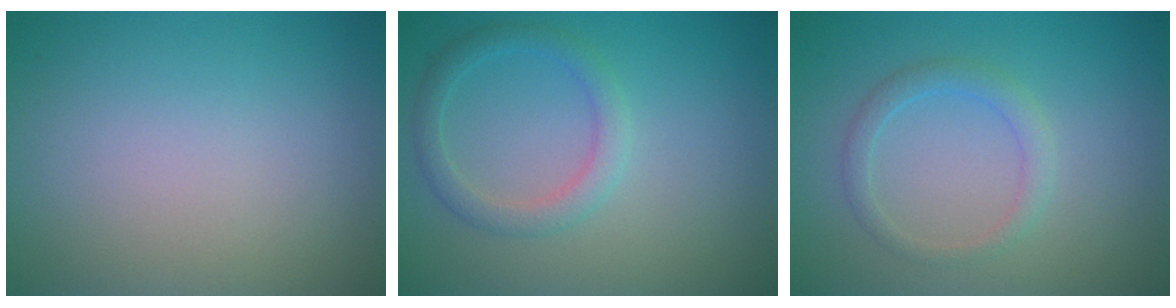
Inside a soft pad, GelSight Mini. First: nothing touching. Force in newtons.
{"total": 2.3, "press": 2.3, "slide": 0.1}
{"total": 1.8, "press": 1.8, "slide": 0.1}